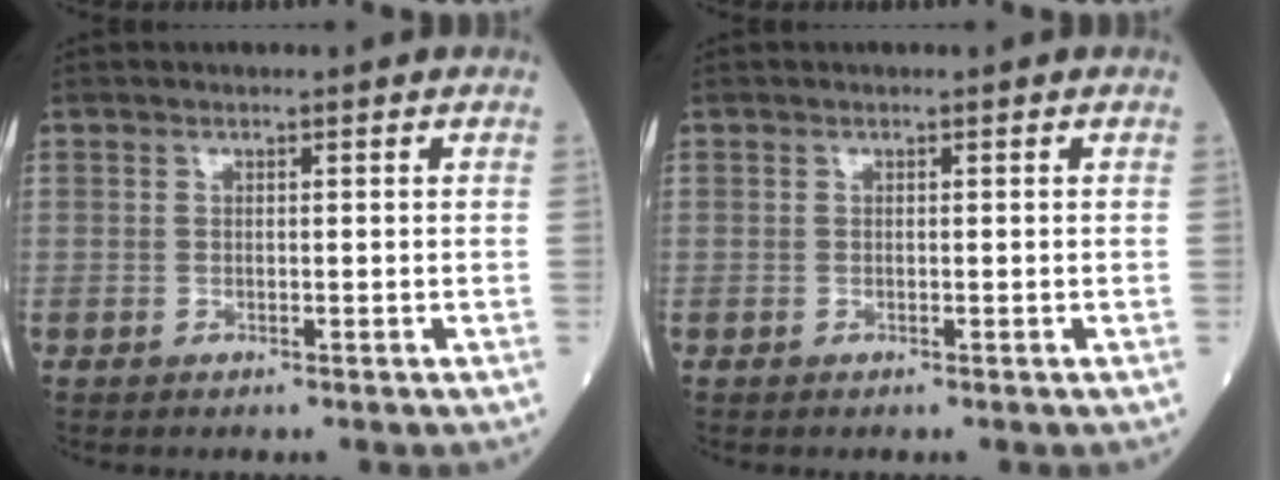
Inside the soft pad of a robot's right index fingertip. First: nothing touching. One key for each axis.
{"total": 0.0}